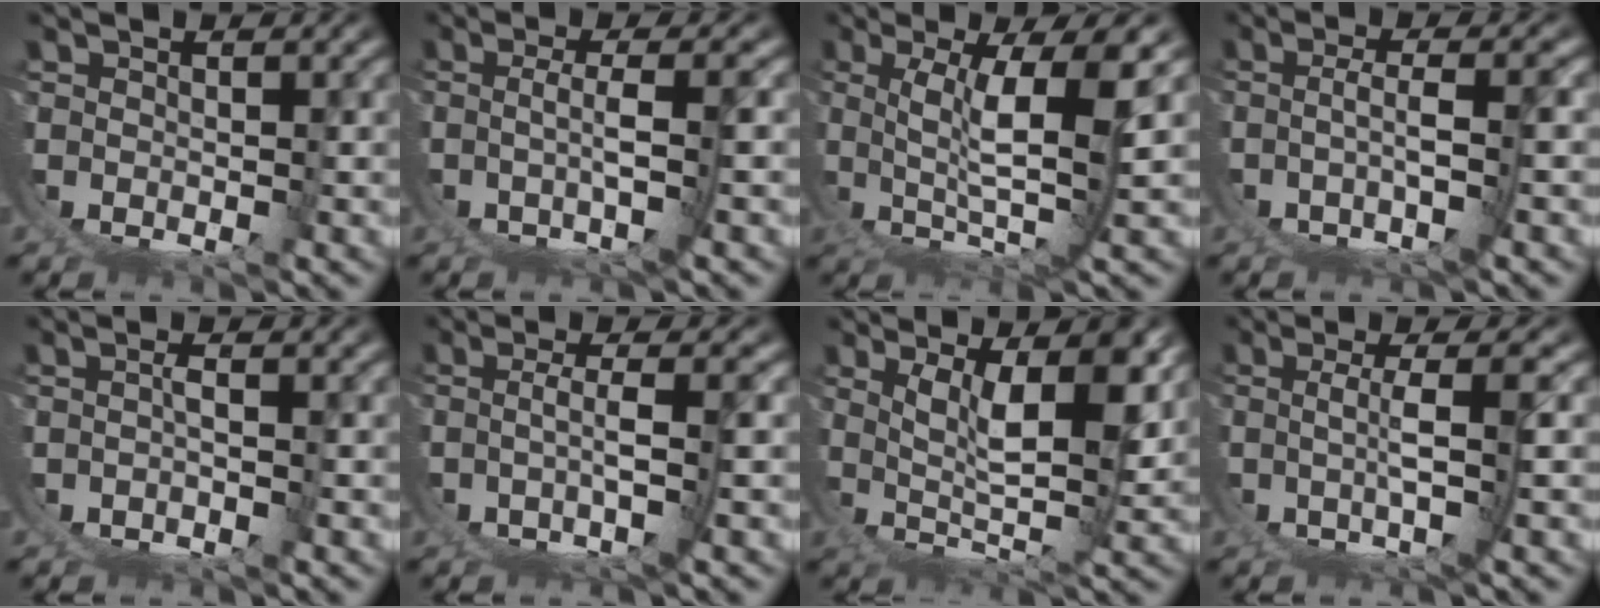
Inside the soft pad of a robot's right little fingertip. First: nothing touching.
{"total": 3.9, "force": [-0.7, -1.3, 3.6], "torque": [-0.047, -0.009, -0.003]}
{"total": 6.6, "force": [1.5, -0.4, 6.4], "torque": [-0.093, -0.015, 0.041]}
{"total": 3.8, "force": [-1.6, -1.0, 3.3], "torque": [-0.042, -0.009, -0.016]}
{"total": 1.7, "force": [-1.0, 0.5, 1.3], "torque": [-0.016, -0.006, -0.014]}
{"total": 3.9, "force": [-1.2, -1.1, 3.5], "torque": [-0.047, -0.010, -0.010]}
{"total": 7.1, "force": [2.5, 0.6, 6.6], "torque": [-0.087, -0.015, 0.052]}
{"total": 4.5, "force": [0.0, -1.5, 4.3], "torque": [-0.058, -0.008, 0.010]}